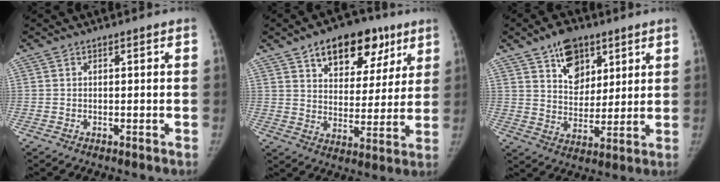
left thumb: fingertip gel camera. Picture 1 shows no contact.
{"total": 16.3, "force": [9.2, 9.5, 9.5], "torque": [-0.080, -0.024, 0.138]}
{"total": 10.4, "force": [5.9, 6.7, 5.3], "torque": [-0.051, -0.032, 0.101]}